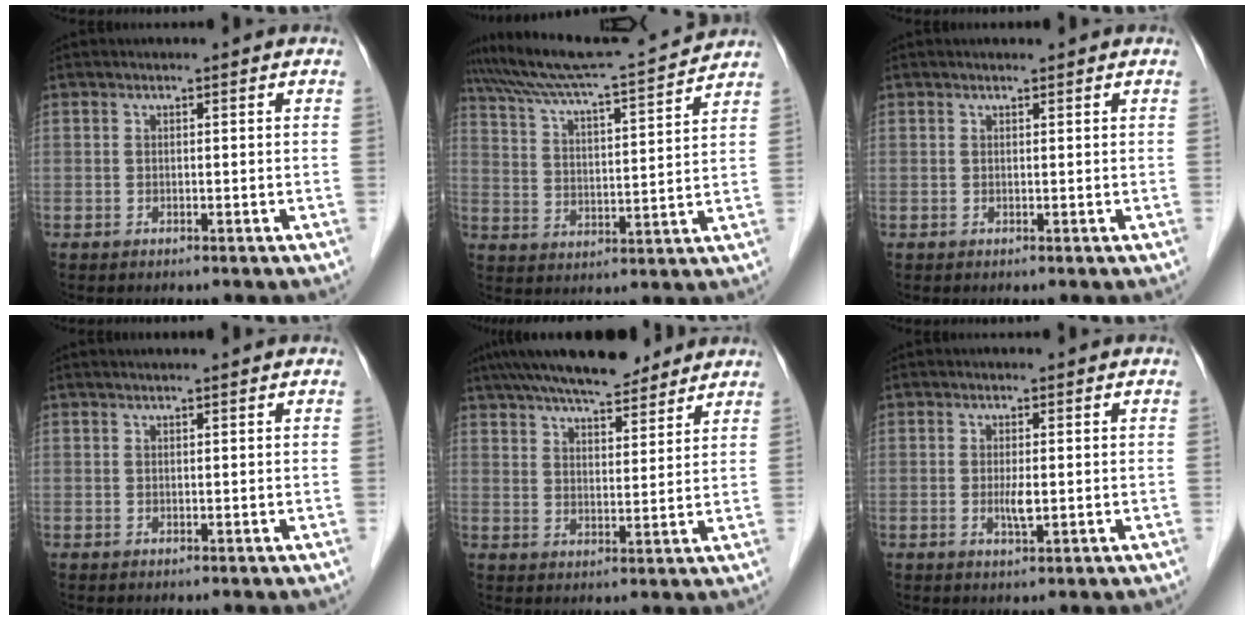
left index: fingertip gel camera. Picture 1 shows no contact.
{"total": 14.4, "force": [13.6, -1.4, 4.4], "torque": [-0.086, -0.018, 0.211]}
{"total": 0.0}
{"total": 0.9, "force": [0.6, -0.2, 0.6], "torque": [-0.006, 0.008, 0.015]}
{"total": 12.7, "force": [10.5, 3.0, 6.4], "torque": [-0.109, 0.022, 0.168]}
{"total": 2.2, "force": [-0.8, 0.3, 2.0], "torque": [-0.042, -0.011, -0.010]}